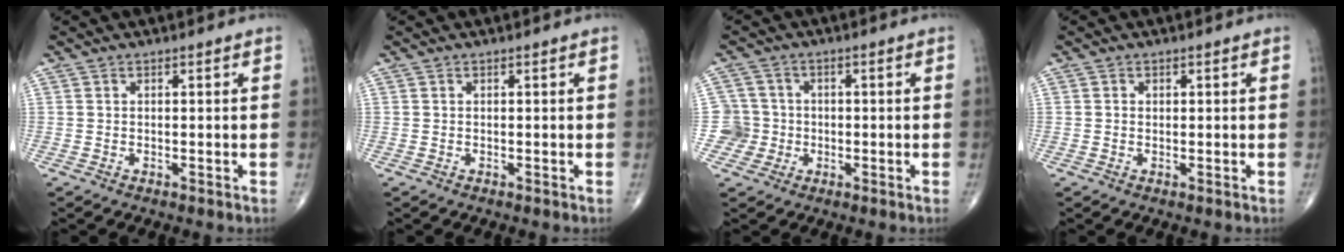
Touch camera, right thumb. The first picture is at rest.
{"total": 0.0}
{"total": 4.7, "force": [-1.0, 4.5, -0.6], "torque": [0.040, 0.014, -0.025]}
{"total": 0.6, "force": [0.1, 0.5, 0.2], "torque": [0.002, 0.000, 0.001]}